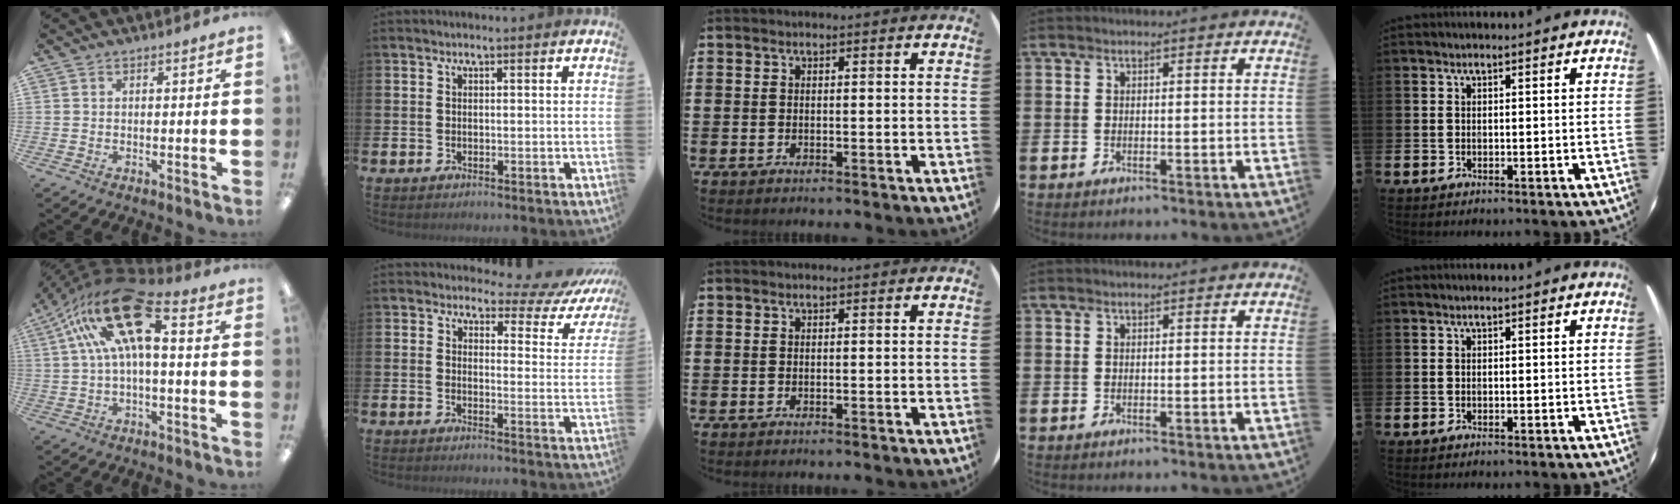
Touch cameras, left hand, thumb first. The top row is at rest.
{"thumb": {"total": 20.9, "force": [6.5, 9.3, 17.5], "torque": [-0.330, -0.016, 0.111]}, "index": {"total": 3.6, "force": [2.7, 2.1, 1.1], "torque": [-0.011, -0.033, 0.032]}}